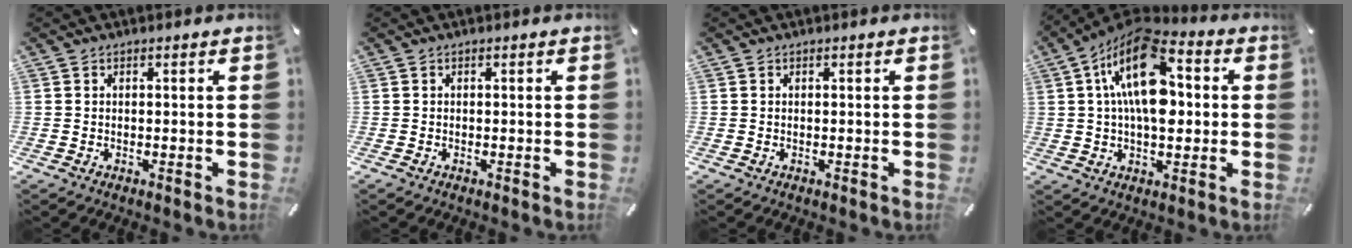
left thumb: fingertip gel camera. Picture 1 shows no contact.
{"total": 0.0}
{"total": 0.0}
{"total": 18.0, "force": [3.4, 10.0, 14.6], "torque": [-0.258, -0.010, 0.054]}